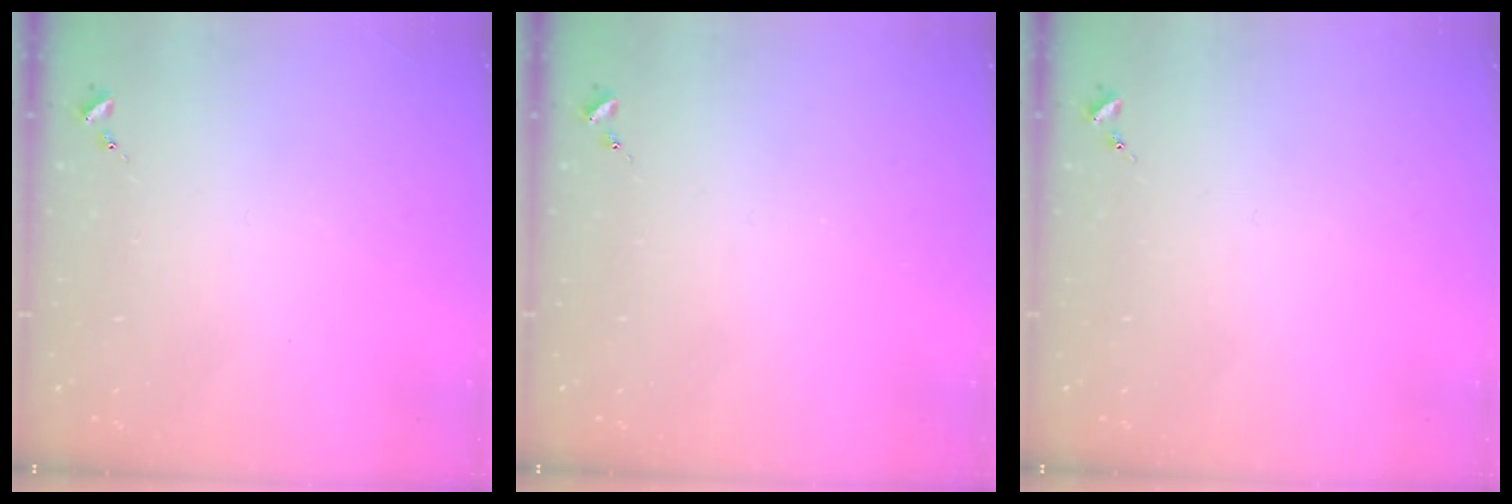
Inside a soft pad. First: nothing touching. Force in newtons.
{"total": 0.0}
{"total": 0.0}